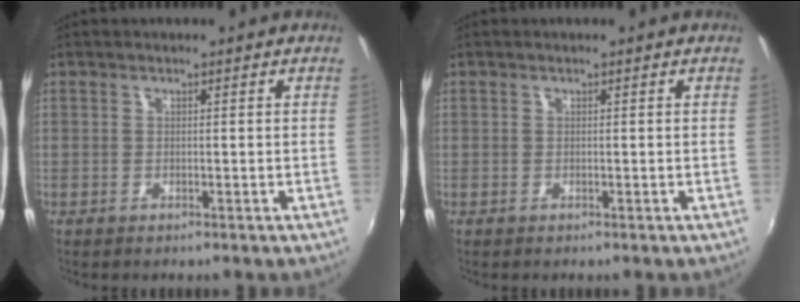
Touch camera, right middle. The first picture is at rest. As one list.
[{"total": 0.0}]